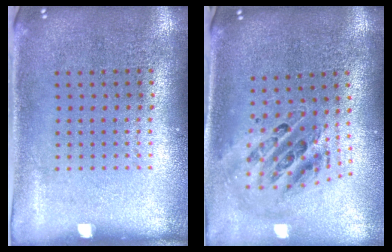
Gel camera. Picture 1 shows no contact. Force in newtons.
{"total": 1.4, "press": 1.2, "slide": 0.6}